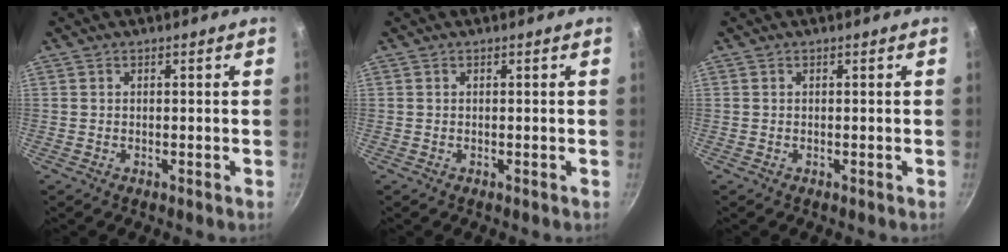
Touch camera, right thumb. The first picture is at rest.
{"total": 0.0}
{"total": 0.0}